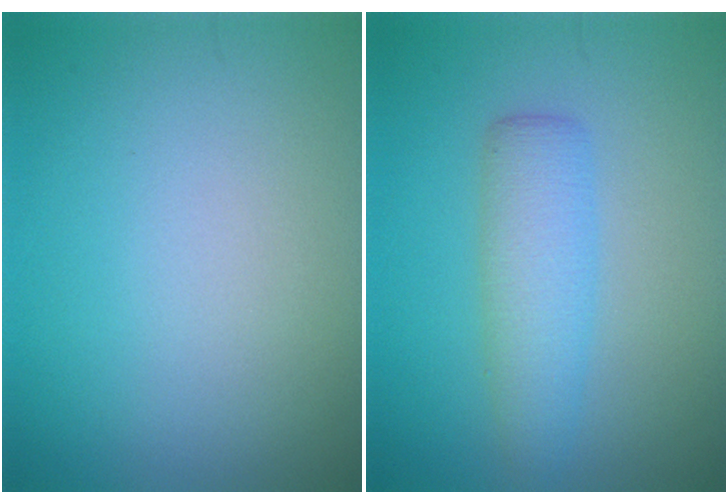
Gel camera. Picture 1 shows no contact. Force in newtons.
{"total": 3.4, "press": 3.4, "slide": 0.1}